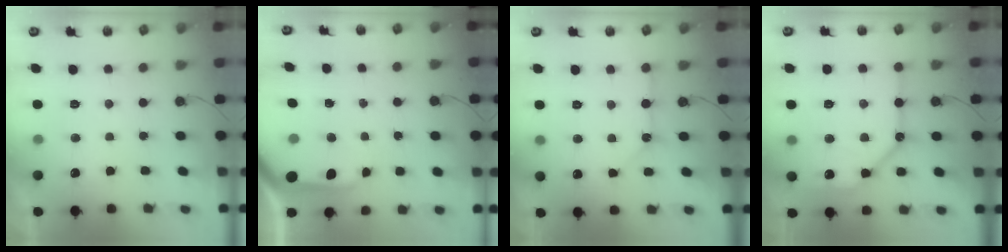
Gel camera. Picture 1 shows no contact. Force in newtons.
{"total": 7.3, "press": 7.3, "slide": 0.7}
{"total": 5.8, "press": 5.8, "slide": 0.4}
{"total": 14.2, "press": 14.1, "slide": 1.8}